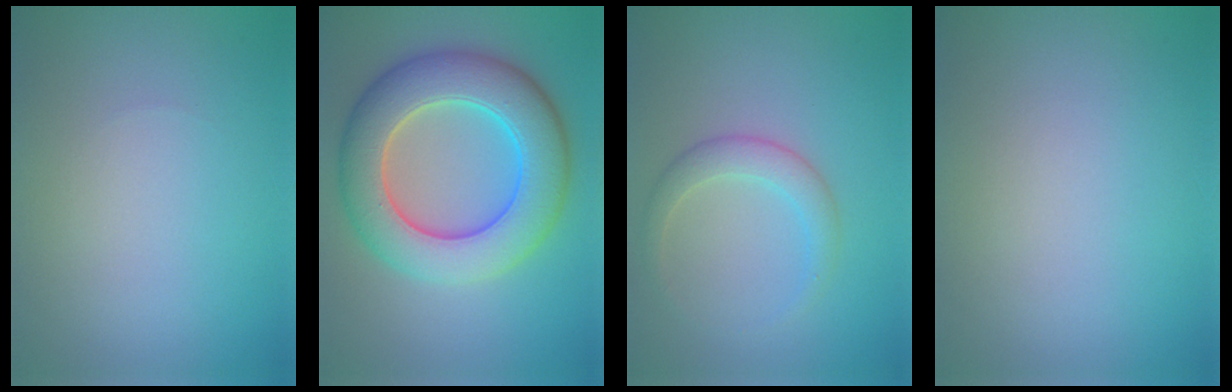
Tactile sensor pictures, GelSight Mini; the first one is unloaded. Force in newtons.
{"total": 9.4, "press": 9.4, "slide": 0.1}
{"total": 2.3, "press": 2.3, "slide": 0.1}
{"total": 0.0}